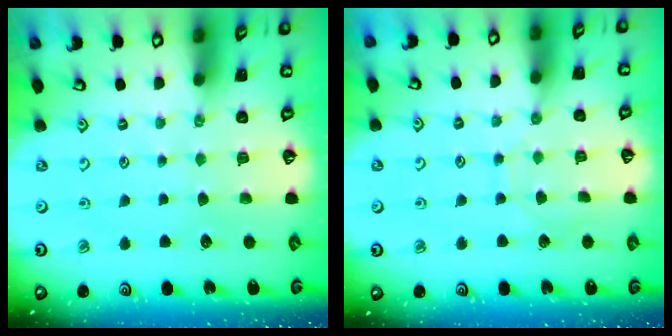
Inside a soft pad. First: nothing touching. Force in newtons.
{"total": 4.6, "press": 4.6, "slide": 0.4}